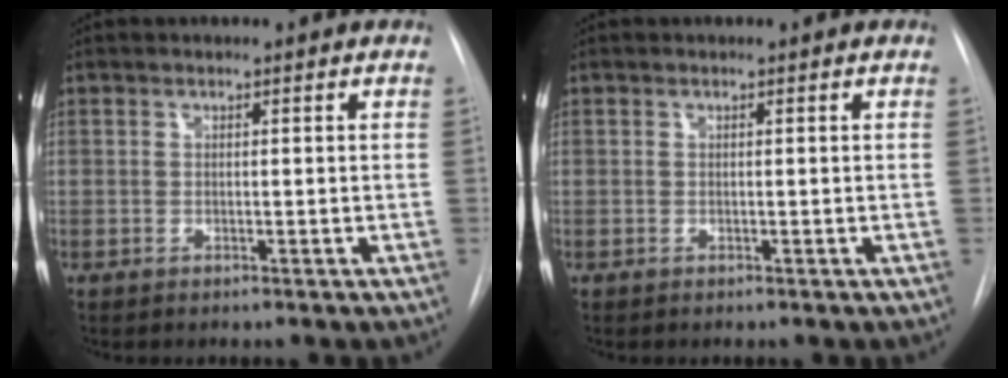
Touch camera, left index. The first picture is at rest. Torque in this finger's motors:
{"motor_torque": [-0.07, 0.02, 0.00, 0.00]}